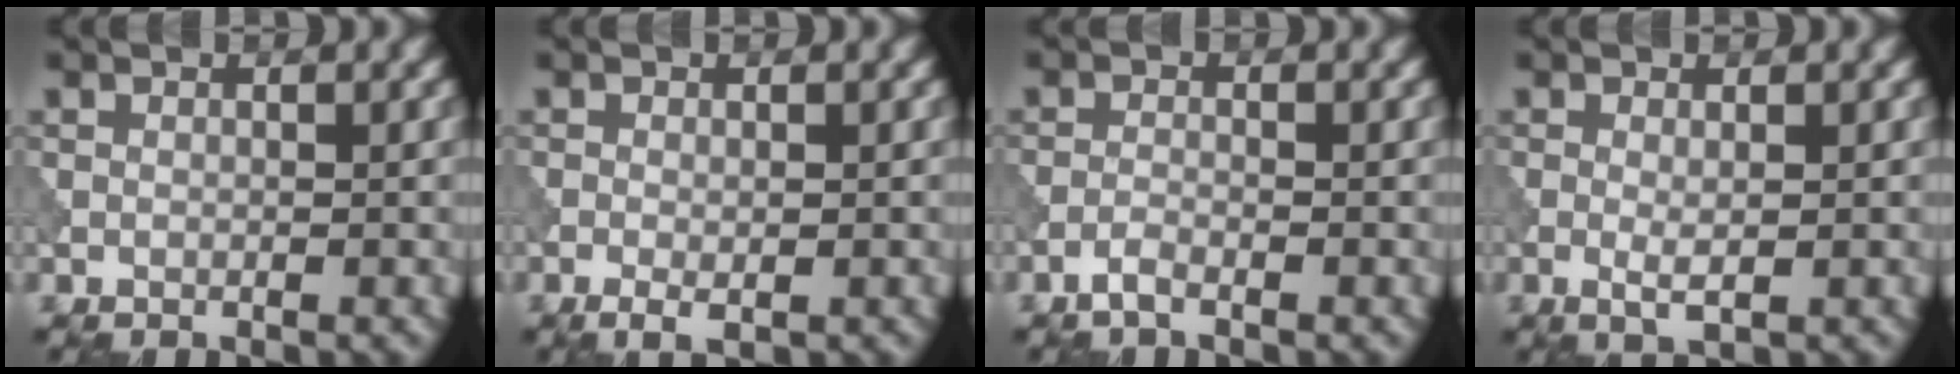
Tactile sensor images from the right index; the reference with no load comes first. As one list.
[{"total": 1.6, "force": [-0.6, 0.5, 1.4], "torque": [-0.025, -0.004, -0.010]}, {"total": 1.2, "force": [-0.9, 0.2, 0.8], "torque": [-0.017, 0.003, -0.023]}, {"total": 1.5, "force": [-0.2, 0.3, 1.5], "torque": [-0.030, -0.004, -0.004]}]